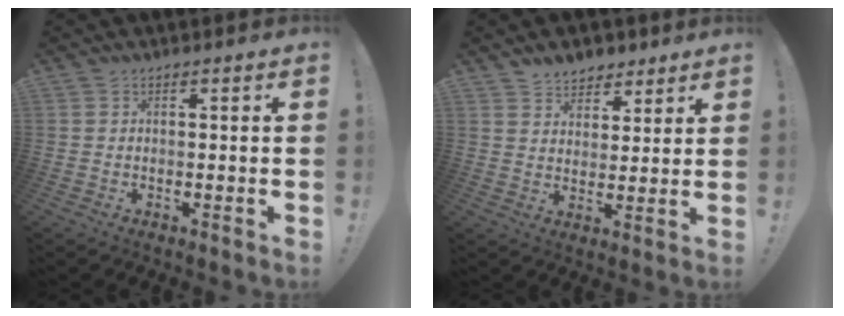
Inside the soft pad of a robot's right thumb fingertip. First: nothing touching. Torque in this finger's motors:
{"motor_torque": [0.01, 0.05, 0.05, -0.05, 0.00]}